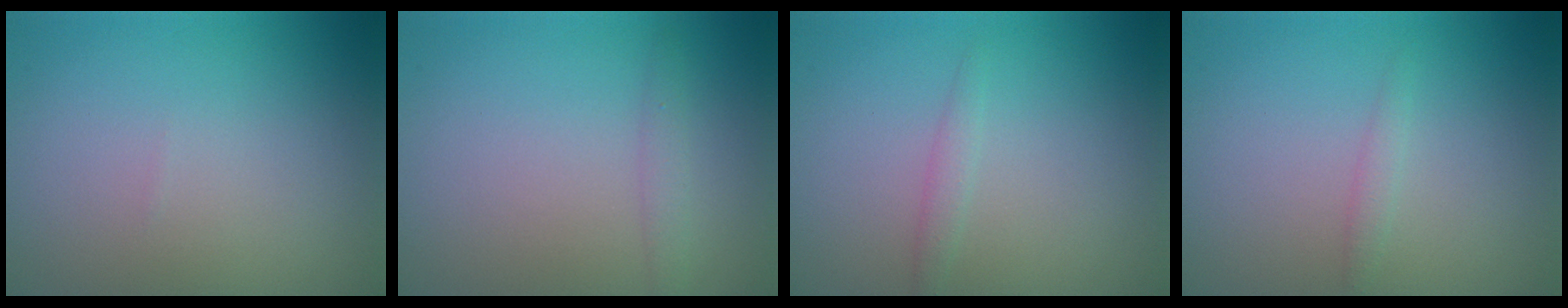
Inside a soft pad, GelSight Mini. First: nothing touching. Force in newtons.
{"total": 1.1, "press": 1.1, "slide": 0.1}
{"total": 0.5, "press": 0.5, "slide": 0.1}
{"total": 0.8, "press": 0.8, "slide": 0.1}